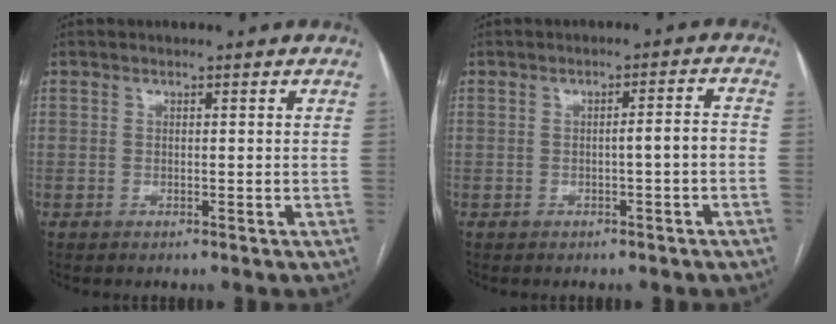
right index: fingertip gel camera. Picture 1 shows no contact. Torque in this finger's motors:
{"motor_torque": [0.52, -0.09, 0.31, 0.06]}